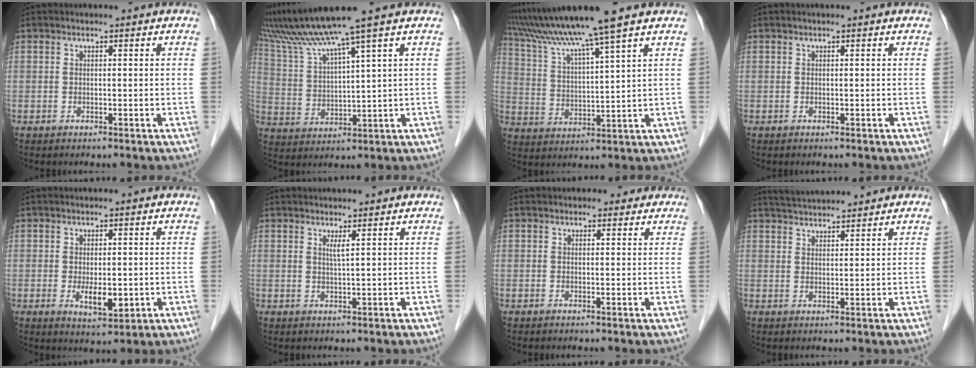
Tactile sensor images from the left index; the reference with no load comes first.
{"total": 11.4, "force": [8.7, -2.3, 7.1], "torque": [-0.133, 0.015, 0.163]}
{"total": 13.5, "force": [10.8, -2.2, 7.7], "torque": [-0.141, 0.013, 0.190]}
{"total": 0.0}
{"total": 4.7, "force": [-0.8, 1.8, 4.3], "torque": [-0.074, -0.009, -0.006]}
{"total": 1.3, "force": [0.7, -0.3, 1.1], "torque": [-0.025, -0.008, 0.014]}
{"total": 1.5, "force": [1.1, 1.1, 0.1], "torque": [0.002, 0.002, 0.006]}
{"total": 5.7, "force": [5.5, 0.6, 1.5], "torque": [-0.030, 0.034, 0.093]}